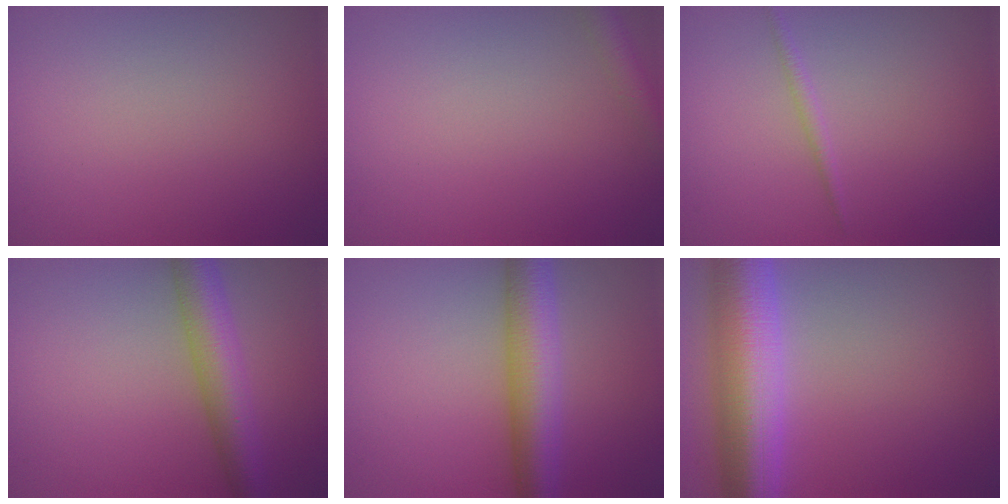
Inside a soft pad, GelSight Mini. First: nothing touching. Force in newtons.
{"total": 2.0, "press": 2.0, "slide": 0.1}
{"total": 0.8, "press": 0.8, "slide": 0.0}
{"total": 5.2, "press": 5.2, "slide": 0.1}
{"total": 6.3, "press": 6.3, "slide": 0.1}
{"total": 9.8, "press": 9.8, "slide": 0.1}